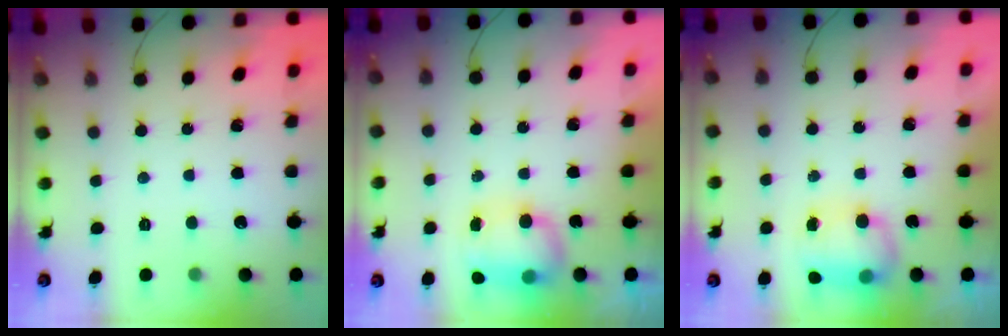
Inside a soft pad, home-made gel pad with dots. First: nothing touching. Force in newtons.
{"total": 9.4, "press": 8.7, "slide": 3.6}
{"total": 11.7, "press": 9.3, "slide": 7.1}